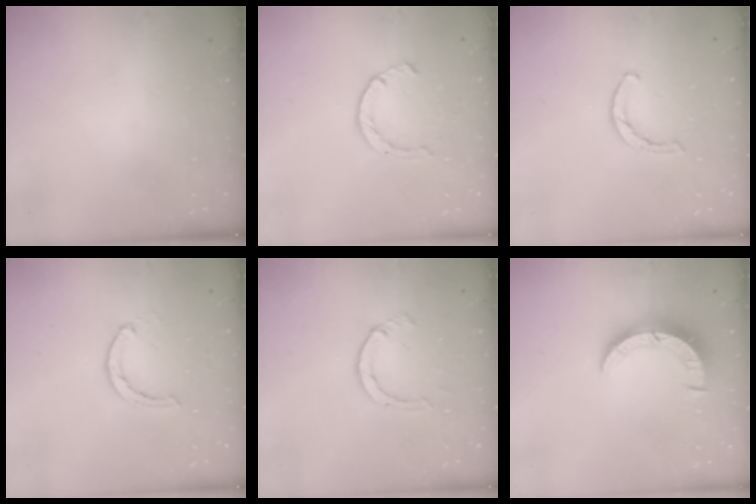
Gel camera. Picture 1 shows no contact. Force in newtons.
{"total": 2.4, "press": 2.4, "slide": 0.2}
{"total": 1.9, "press": 1.9, "slide": 0.3}
{"total": 3.0, "press": 3.0, "slide": 0.4}
{"total": 2.3, "press": 2.3, "slide": 0.3}
{"total": 8.6, "press": 8.6, "slide": 0.5}